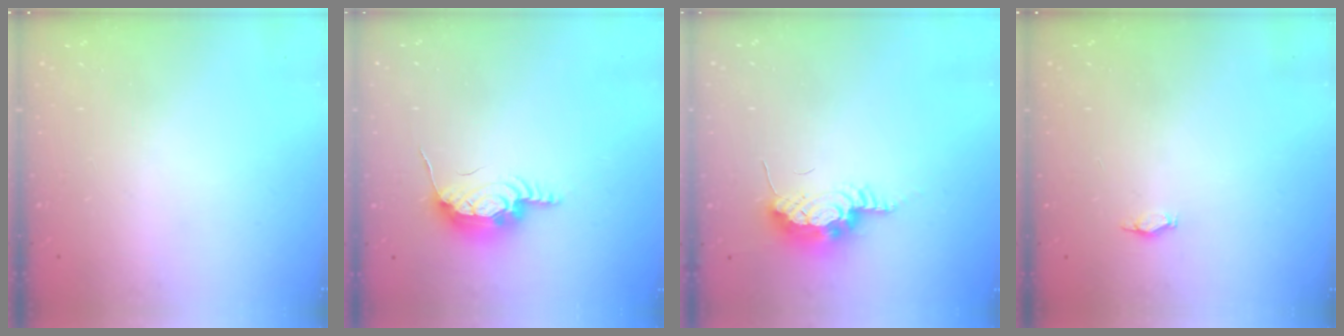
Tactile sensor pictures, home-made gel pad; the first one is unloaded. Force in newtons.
{"total": 10.0, "press": 10.0, "slide": 1.0}
{"total": 9.6, "press": 9.1, "slide": 3.1}
{"total": 2.2, "press": 1.9, "slide": 1.2}